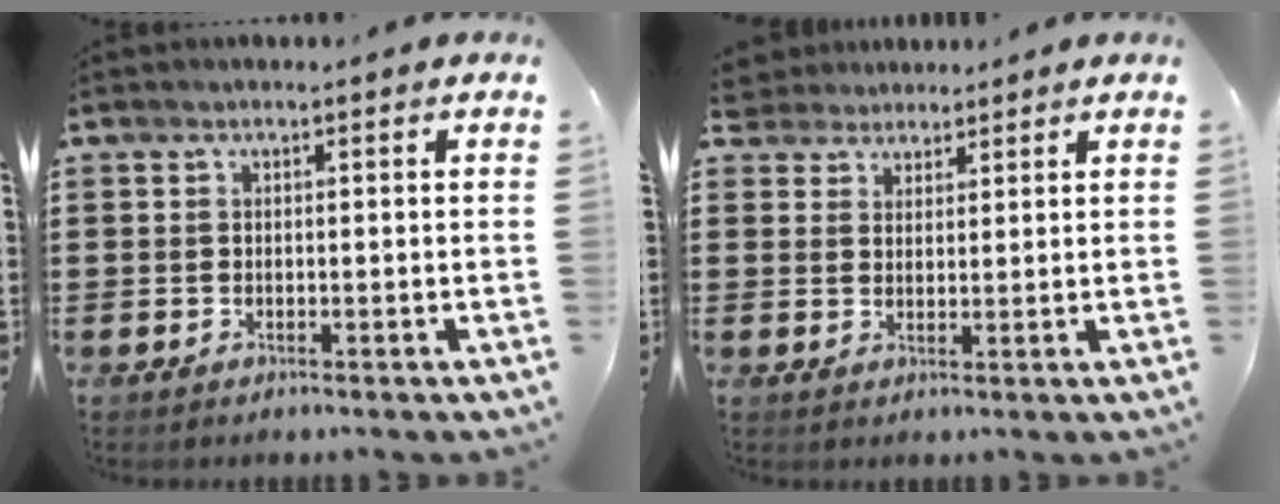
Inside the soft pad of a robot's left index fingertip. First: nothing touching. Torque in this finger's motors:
{"motor_torque": [0.13, -0.04, 0.01, -0.03]}